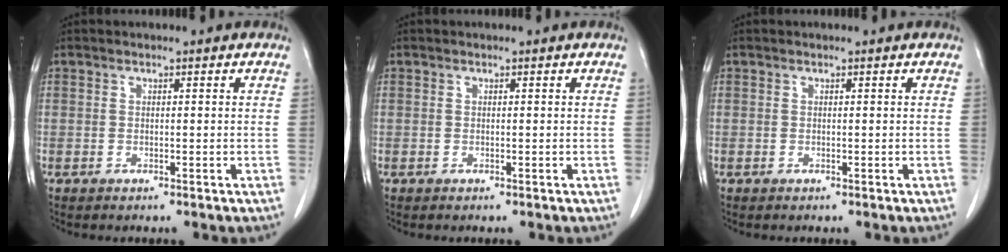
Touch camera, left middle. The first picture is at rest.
{"total": 0.0}
{"total": 0.0}